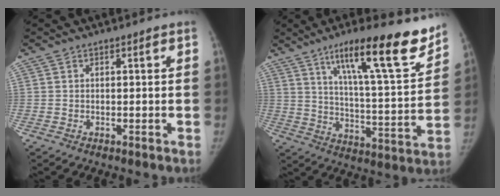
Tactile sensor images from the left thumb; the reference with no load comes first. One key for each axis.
{"total": 21.0, "fx": 14.0, "fy": 3.6, "fz": 15.2, "tx": -0.201, "ty": -0.065, "tz": 0.220}